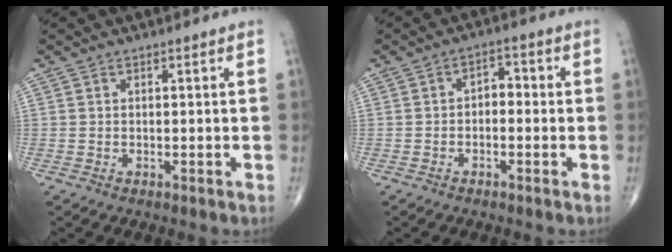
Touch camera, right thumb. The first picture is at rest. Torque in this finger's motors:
{"motor_torque": [-0.47, 0.09, -0.07, 0.09, 0.07]}